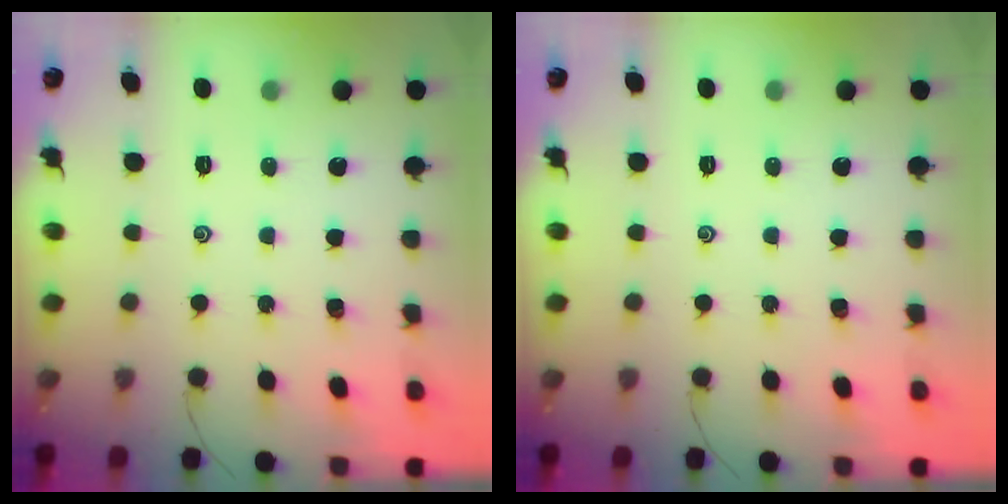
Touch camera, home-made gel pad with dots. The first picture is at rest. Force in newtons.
{"total": 0.0}